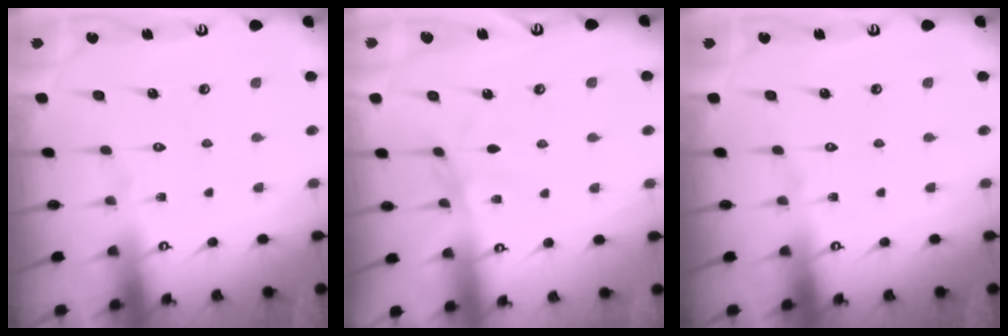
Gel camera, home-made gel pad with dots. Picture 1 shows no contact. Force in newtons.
{"total": 1.4, "press": 1.3, "slide": 0.3}
{"total": 0.0}